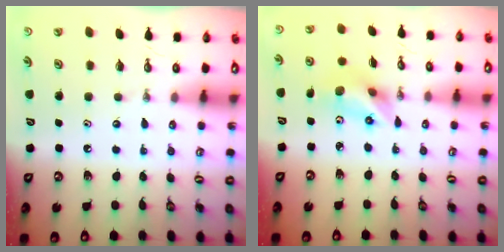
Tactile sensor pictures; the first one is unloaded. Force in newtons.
{"total": 7.9, "press": 7.4, "slide": 2.8}